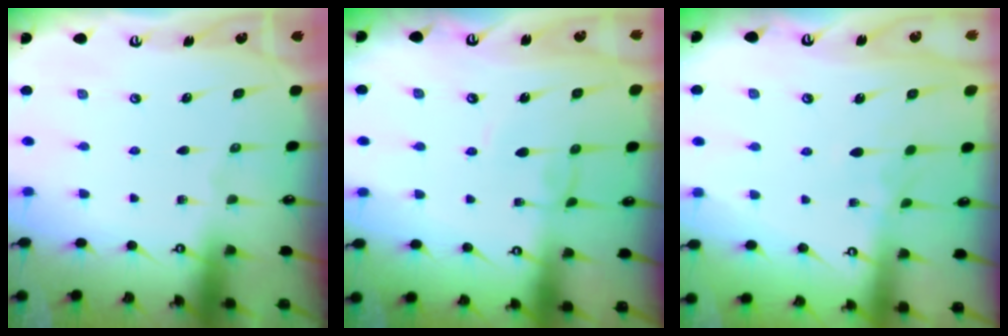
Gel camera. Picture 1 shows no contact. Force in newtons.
{"total": 1.5, "press": 1.4, "slide": 0.3}
{"total": 4.2, "press": 4.2, "slide": 0.1}